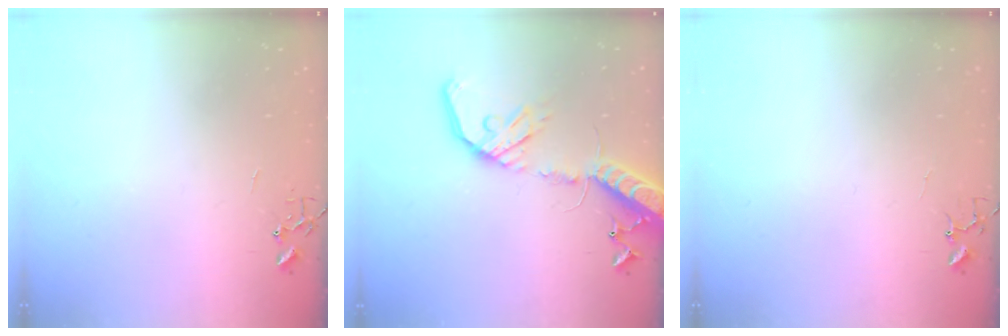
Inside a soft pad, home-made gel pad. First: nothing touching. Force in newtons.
{"total": 17.9, "press": 17.6, "slide": 3.7}
{"total": 3.8, "press": 3.8, "slide": 0.4}